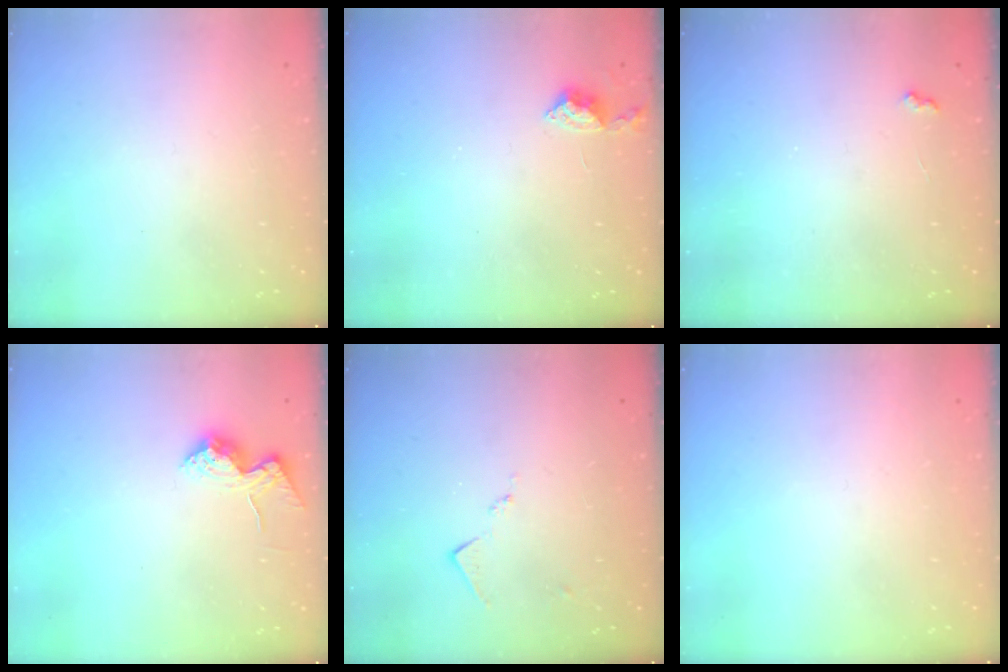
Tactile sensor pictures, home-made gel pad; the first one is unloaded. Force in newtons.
{"total": 6.1, "press": 6.0, "slide": 0.8}
{"total": 3.6, "press": 3.6, "slide": 0.6}
{"total": 13.2, "press": 13.2, "slide": 0.8}
{"total": 7.1, "press": 7.0, "slide": 0.9}
{"total": 0.0}